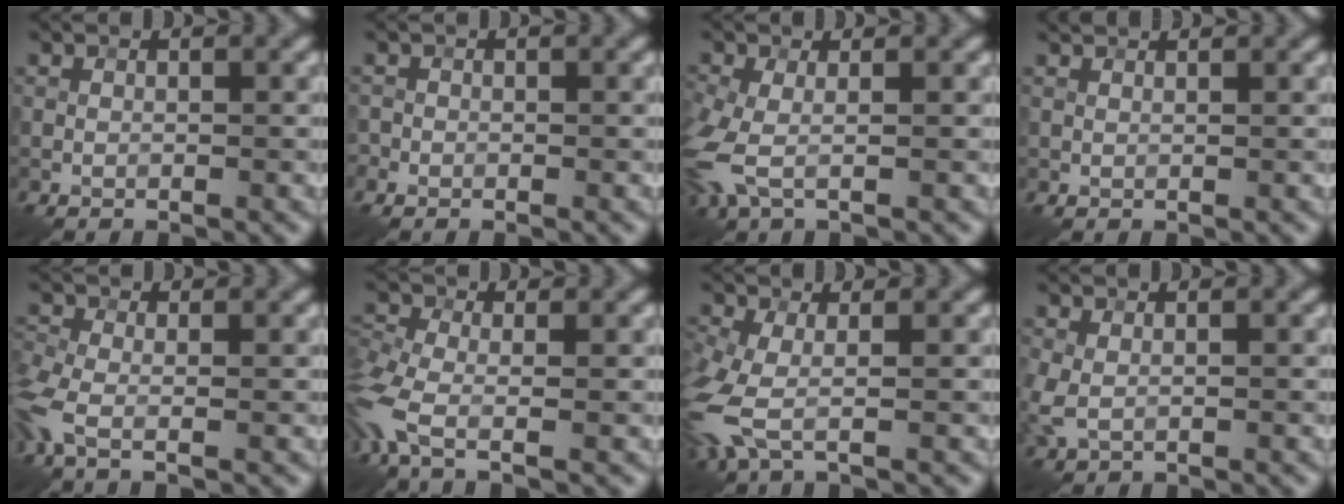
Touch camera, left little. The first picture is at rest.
{"total": 0.7, "force": [-0.4, 0.6, -0.1], "torque": [0.007, -0.004, -0.010]}
{"total": 4.0, "force": [-0.6, 2.2, 3.2], "torque": [-0.100, -0.010, -0.017]}
{"total": 1.5, "force": [1.4, 0.4, 0.3], "torque": [-0.014, 0.004, 0.022]}
{"total": 4.0, "force": [-1.6, 1.7, 3.3], "torque": [-0.092, -0.013, -0.042]}
{"total": 5.5, "force": [-2.4, 2.2, 4.4], "torque": [-0.115, -0.017, -0.062]}
{"total": 5.3, "force": [-1.3, 2.7, 4.4], "torque": [-0.134, -0.018, -0.034]}
{"total": 2.3, "force": [-0.3, 1.6, 1.6], "torque": [-0.049, -0.007, -0.007]}